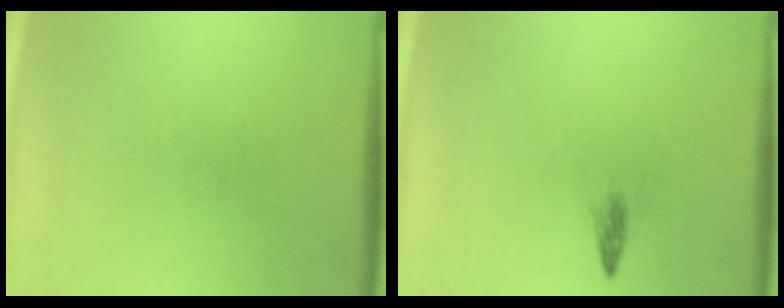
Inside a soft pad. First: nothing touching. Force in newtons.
{"total": 1.0}